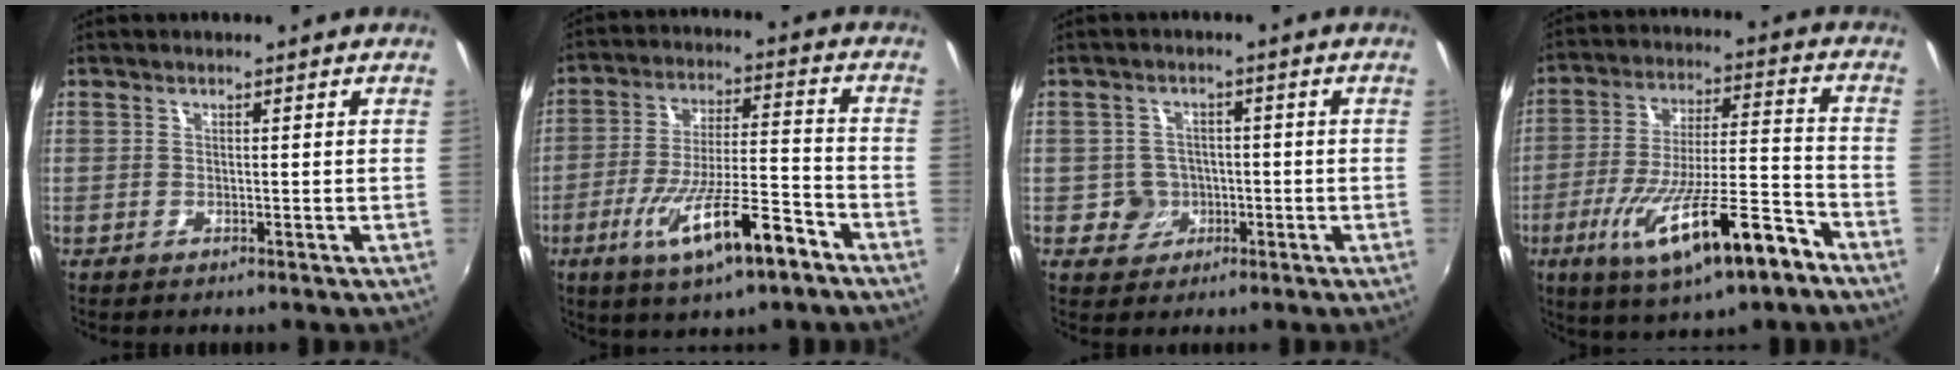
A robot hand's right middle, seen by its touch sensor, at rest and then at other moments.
{"total": 14.6, "force": [-7.9, 3.2, 11.9], "torque": [-0.227, -0.020, -0.131]}
{"total": 4.9, "force": [-1.3, 4.7, 0.6], "torque": [-0.020, 0.010, -0.012]}
{"total": 18.3, "force": [-9.9, 4.1, 14.8], "torque": [-0.275, -0.034, -0.159]}